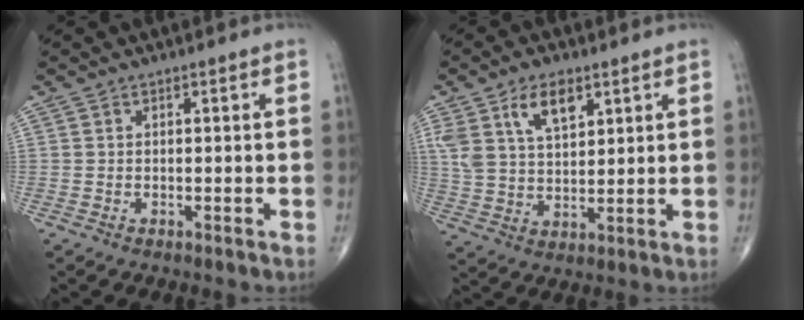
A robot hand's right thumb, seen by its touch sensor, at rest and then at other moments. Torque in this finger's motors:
{"motor_torque": [-0.40, 1.31, 1.13, 0.73, 0.09]}